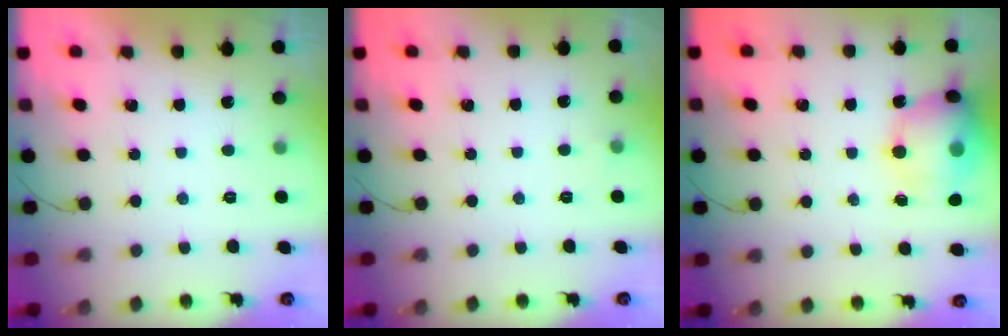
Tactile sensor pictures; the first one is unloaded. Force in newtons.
{"total": 2.8, "press": 2.5, "slide": 1.1}
{"total": 16.2, "press": 15.2, "slide": 5.6}